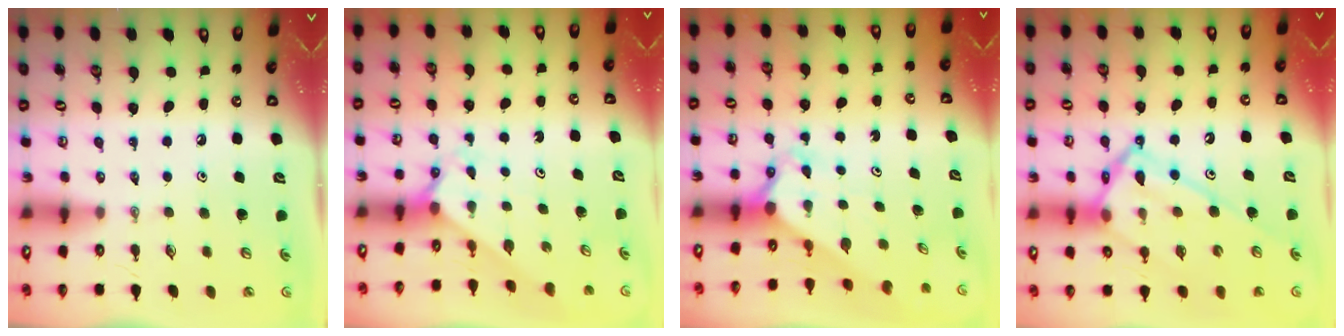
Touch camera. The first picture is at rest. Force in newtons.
{"total": 2.1, "press": 2.1, "slide": 0.2}
{"total": 2.5, "press": 2.5, "slide": 0.2}
{"total": 17.9, "press": 17.8, "slide": 1.5}